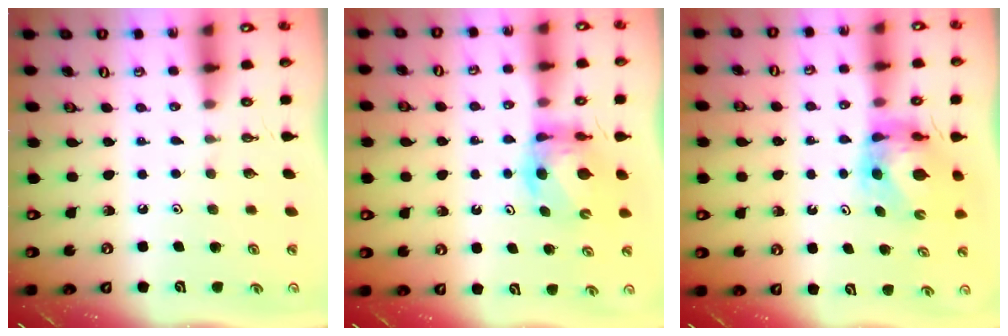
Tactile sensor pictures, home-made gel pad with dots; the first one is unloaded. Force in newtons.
{"total": 5.6, "press": 5.6, "slide": 0.5}
{"total": 6.0, "press": 6.0, "slide": 0.6}